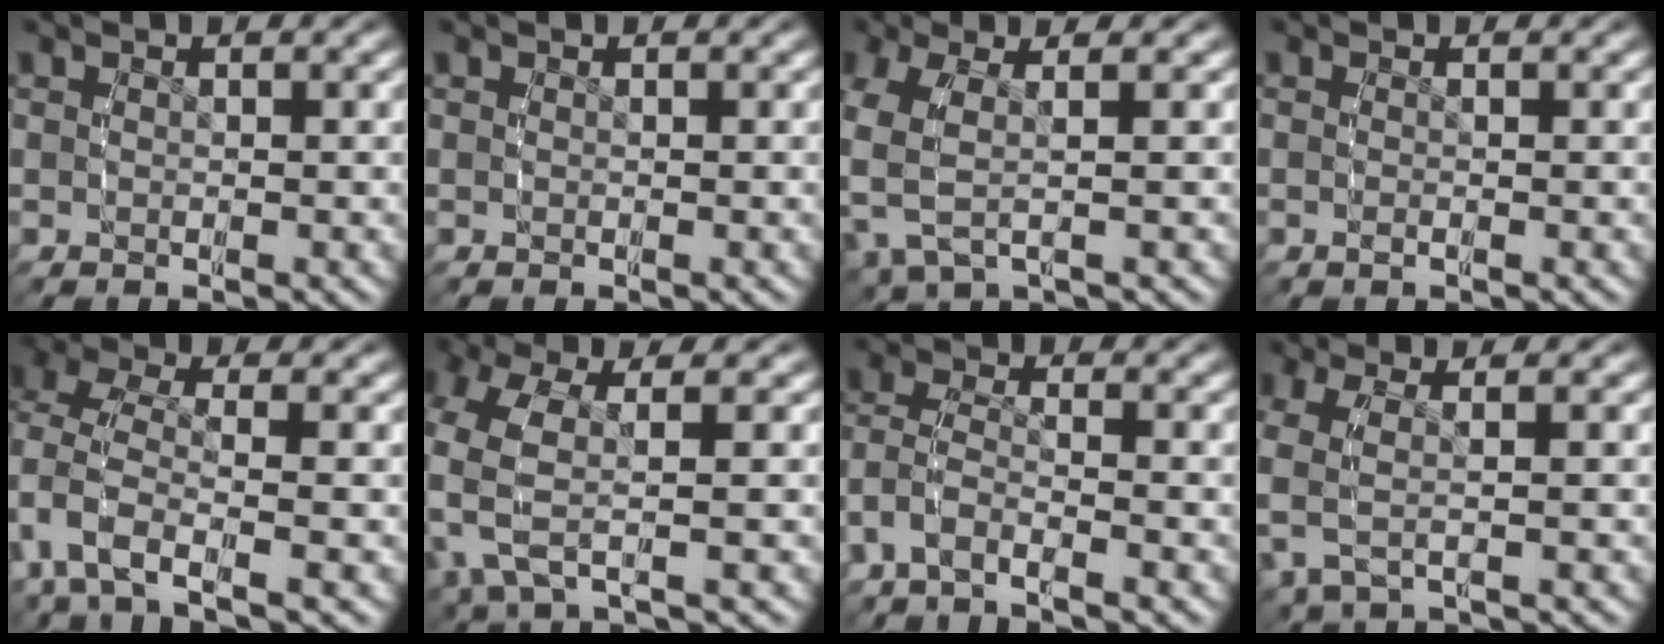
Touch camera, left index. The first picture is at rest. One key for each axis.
{"total": 0.0}
{"total": 6.5, "fx": 0.3, "fy": 4.5, "fz": 4.7, "tx": -0.120, "ty": -0.001, "tz": 0.005}
{"total": 0.6, "fx": -0.3, "fy": 0.3, "fz": 0.4, "tx": -0.012, "ty": 0.001, "tz": -0.006}
{"total": 5.4, "fx": -1.1, "fy": 3.3, "fz": 4.1, "tx": -0.121, "ty": -0.026, "tz": -0.007}
{"total": 5.3, "fx": 0.8, "fy": 2.9, "fz": 4.4, "tx": -0.128, "ty": -0.001, "tz": 0.018}
{"total": 3.7, "fx": -1.2, "fy": 2.9, "fz": 2.0, "tx": -0.068, "ty": -0.019, "tz": -0.018}
{"total": 4.3, "fx": 0.8, "fy": 2.4, "fz": 3.6, "tx": -0.086, "ty": 0.010, "tz": 0.009}